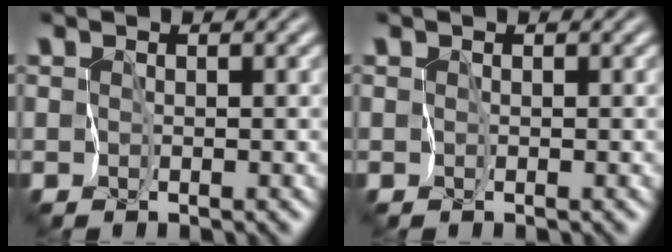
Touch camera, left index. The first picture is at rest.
{"total": 0.0}